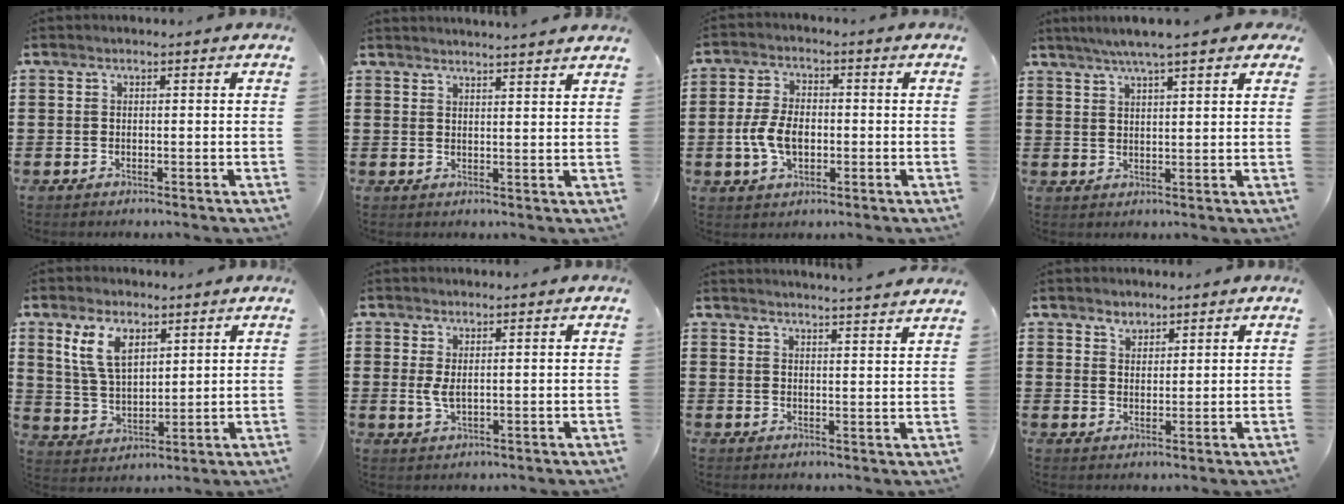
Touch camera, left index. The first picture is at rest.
{"total": 2.5, "force": [2.4, -0.7, 0.0], "torque": [-0.008, -0.010, 0.045]}
{"total": 6.1, "force": [-1.1, 3.6, 4.8], "torque": [-0.114, -0.001, -0.027]}
{"total": 5.1, "force": [4.1, 0.2, 3.1], "torque": [-0.071, -0.002, 0.071]}
{"total": 7.7, "force": [4.4, 4.1, 4.7], "torque": [-0.101, 0.007, 0.081]}
{"total": 2.5, "force": [0.6, 0.9, 2.3], "torque": [-0.055, -0.002, 0.009]}
{"total": 3.4, "force": [3.2, -1.0, 0.1], "torque": [-0.013, -0.021, 0.058]}
{"total": 2.3, "force": [1.9, 1.3, 0.0], "torque": [-0.006, 0.005, 0.036]}